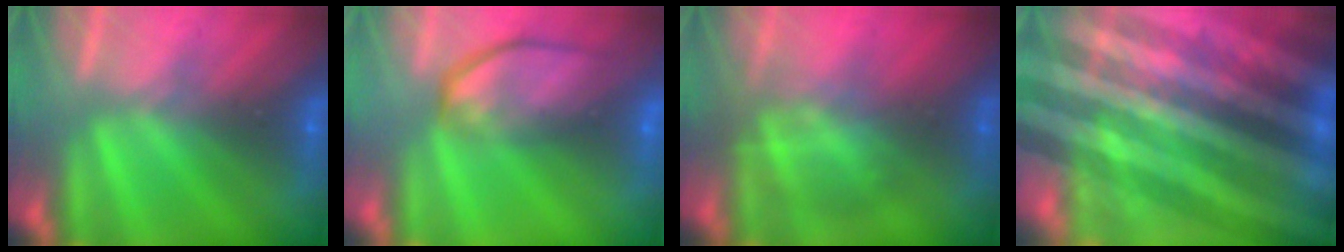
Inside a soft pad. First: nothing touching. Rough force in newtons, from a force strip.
{"total": 5.8}
{"total": 2.9}
{"total": 8.1}